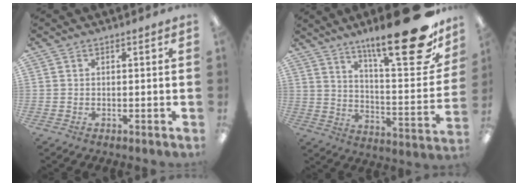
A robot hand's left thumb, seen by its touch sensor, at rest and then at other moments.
{"total": 24.1, "force": [16.0, 6.1, 16.9], "torque": [-0.243, -0.111, 0.254]}